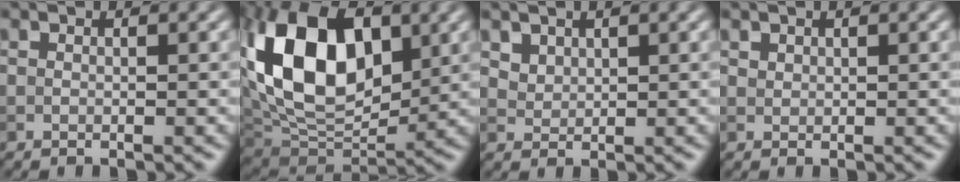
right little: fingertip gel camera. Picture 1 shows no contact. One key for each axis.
{"total": 14.1, "fx": 3.5, "fy": 8.6, "fz": 10.6, "tx": -0.196, "ty": 0.016, "tz": 0.056}
{"total": 2.3, "fx": 1.7, "fy": 1.5, "fz": 0.8, "tx": -0.028, "ty": -0.009, "tz": 0.049}
{"total": 0.8, "fx": 0.6, "fy": 0.5, "fz": 0.0, "tx": -0.004, "ty": -0.002, "tz": 0.014}